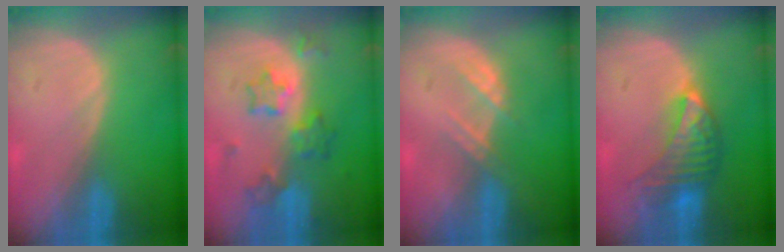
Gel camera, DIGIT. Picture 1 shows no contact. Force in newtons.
{"total": 7.0, "press": 6.2, "slide": 3.2}
{"total": 2.7, "press": 2.7, "slide": 0.3}
{"total": 7.0, "press": 6.7, "slide": 1.9}